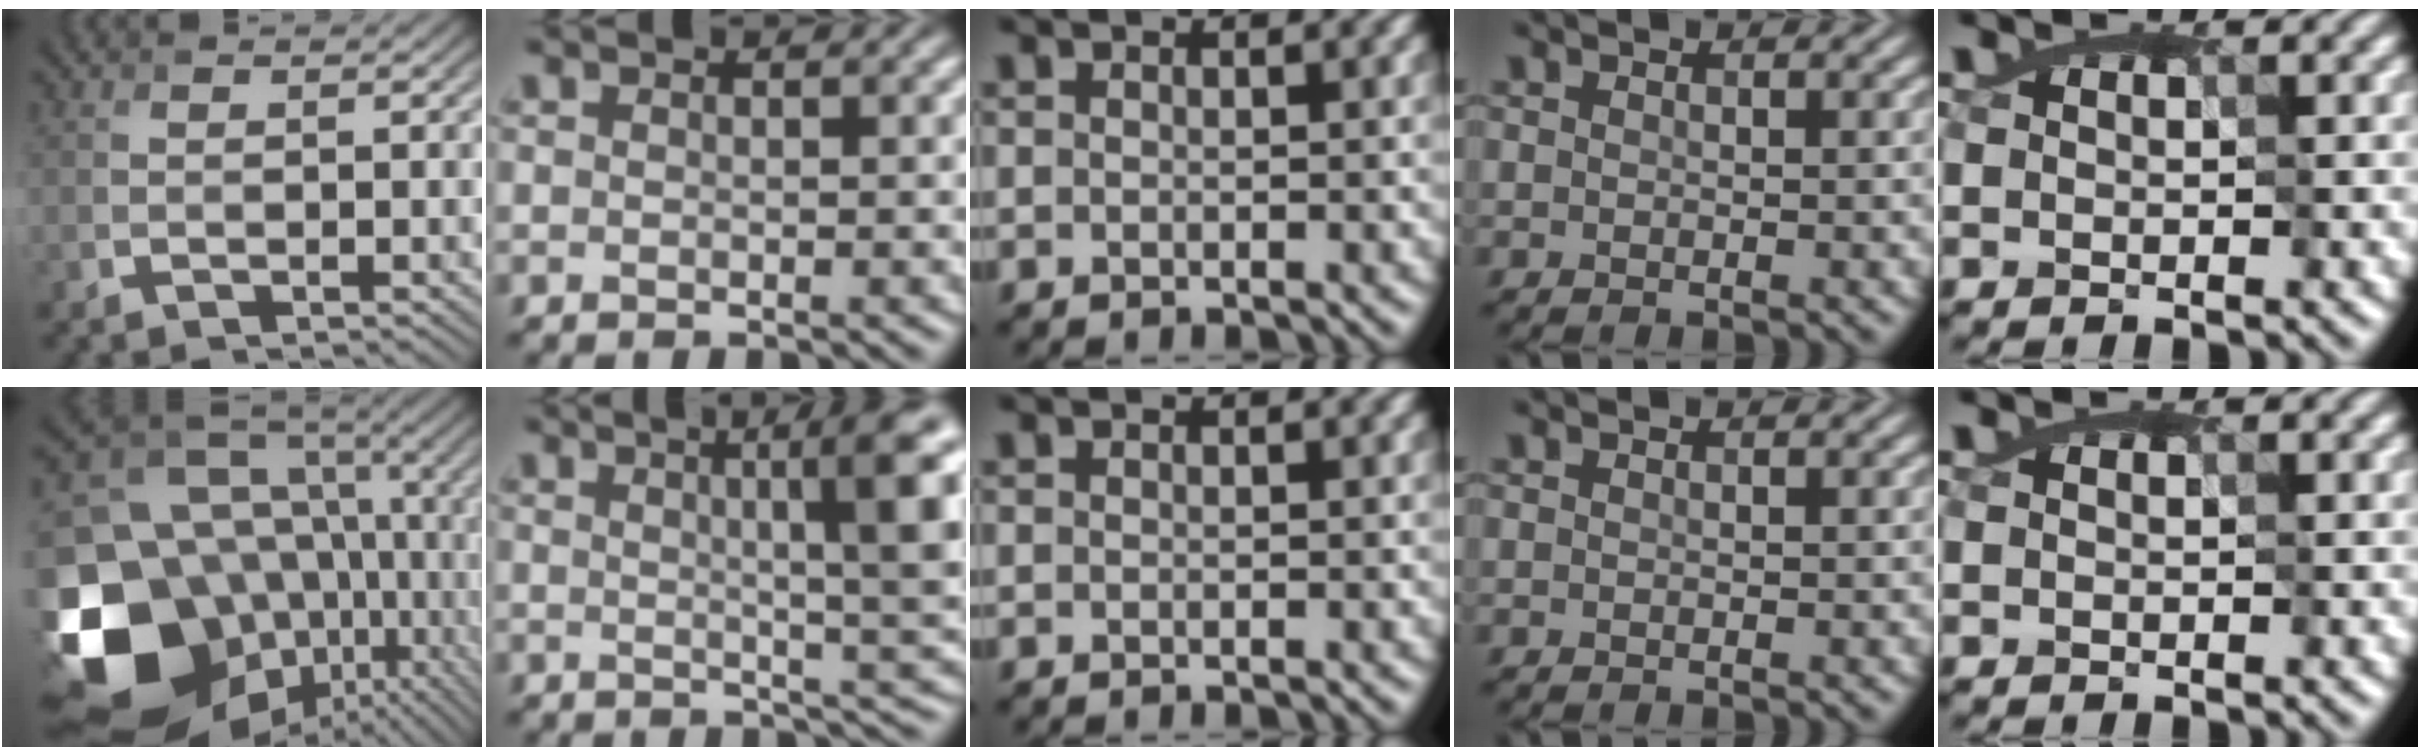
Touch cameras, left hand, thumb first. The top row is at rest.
{"thumb": {"total": 22.2, "force": [-6.5, 17.2, 12.4], "torque": [-0.293, -0.038, -0.071]}, "index": {"total": 9.6, "force": [2.3, 1.6, 9.1], "torque": [-0.101, 0.013, 0.036]}}